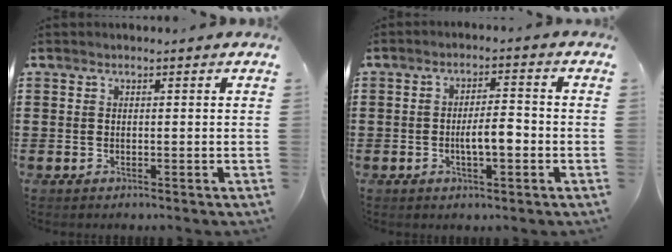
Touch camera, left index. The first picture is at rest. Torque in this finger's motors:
{"motor_torque": [0.50, 0.42, 0.52, 0.07]}